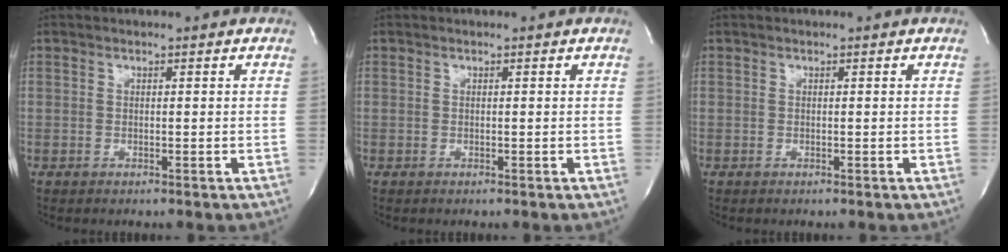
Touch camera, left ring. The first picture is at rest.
{"total": 0.0}
{"total": 0.0}